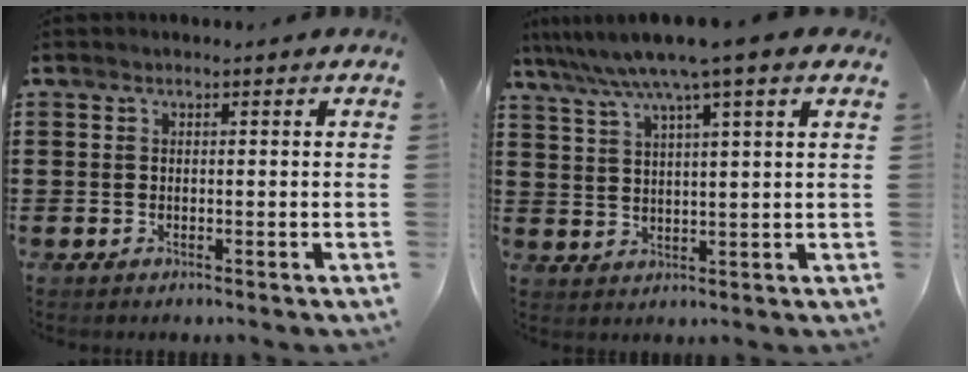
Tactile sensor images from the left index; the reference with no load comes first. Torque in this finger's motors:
{"motor_torque": [1.76, -0.38, 1.05, 0.20]}